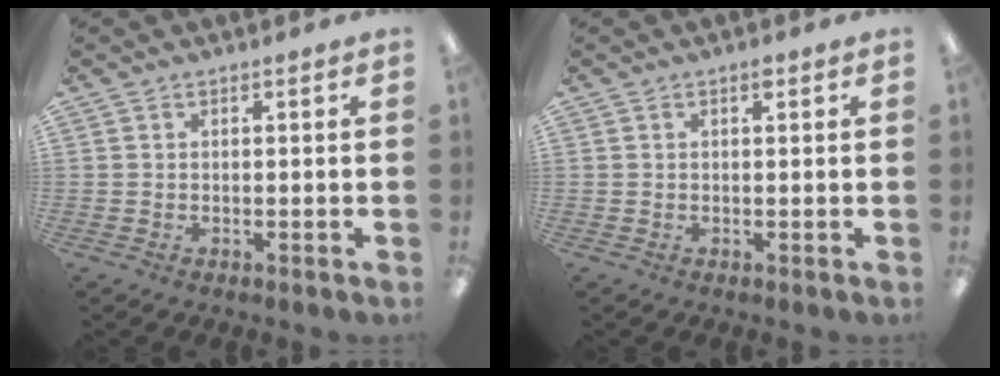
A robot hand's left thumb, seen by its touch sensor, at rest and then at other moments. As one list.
[{"total": 1.3, "force": [0.8, 0.4, 1.0], "torque": [-0.014, -0.002, 0.011]}]